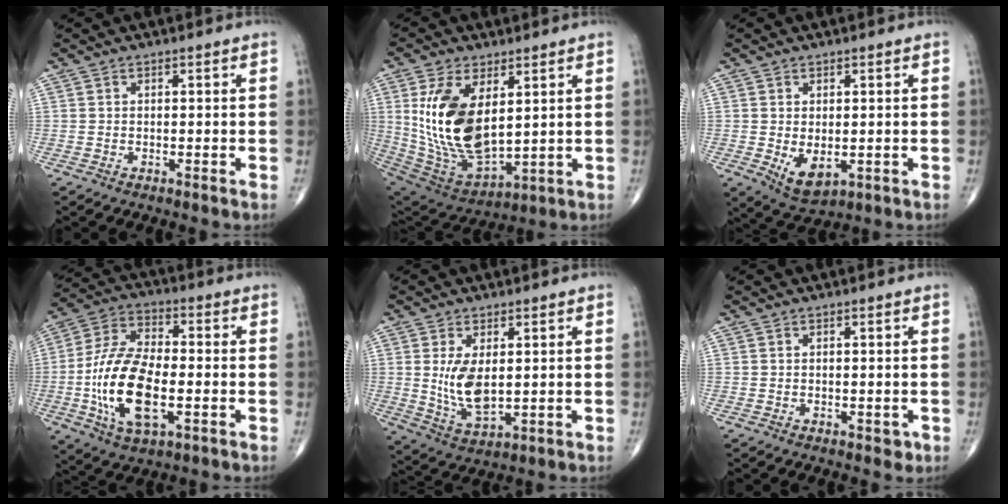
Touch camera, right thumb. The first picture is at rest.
{"total": 18.7, "force": [3.8, 9.8, 15.5], "torque": [-0.291, -0.026, 0.093]}
{"total": 5.9, "force": [-0.9, 3.3, 4.7], "torque": [-0.072, -0.012, 0.001]}
{"total": 17.5, "force": [-3.4, 8.2, 15.1], "torque": [-0.298, 0.015, -0.062]}
{"total": 8.3, "force": [0.9, 4.1, 7.1], "torque": [-0.129, -0.020, 0.031]}
{"total": 1.4, "force": [-0.4, 0.9, 1.0], "torque": [-0.004, -0.001, -0.005]}